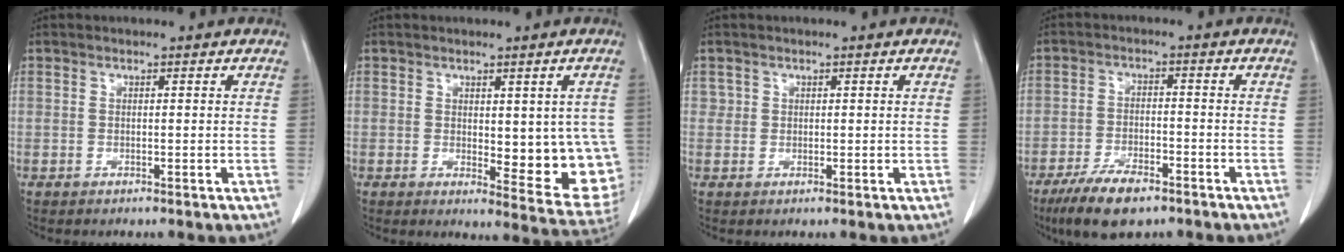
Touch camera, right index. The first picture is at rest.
{"total": 12.3, "force": [-0.8, 4.9, 11.2], "torque": [-0.108, -0.014, 0.004]}
{"total": 1.3, "force": [0.5, 1.2, 0.1], "torque": [0.015, 0.001, 0.005]}
{"total": 8.5, "force": [-5.9, 2.9, 5.4], "torque": [-0.099, -0.010, -0.102]}